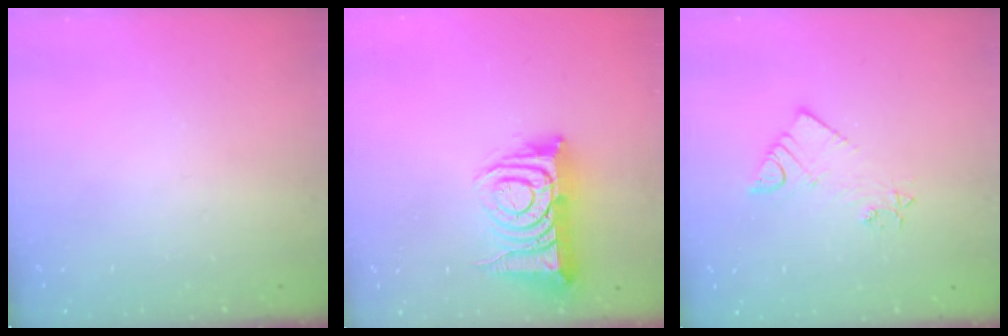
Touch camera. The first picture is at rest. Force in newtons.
{"total": 12.2, "press": 12.1, "slide": 1.4}
{"total": 7.5, "press": 7.5, "slide": 0.8}